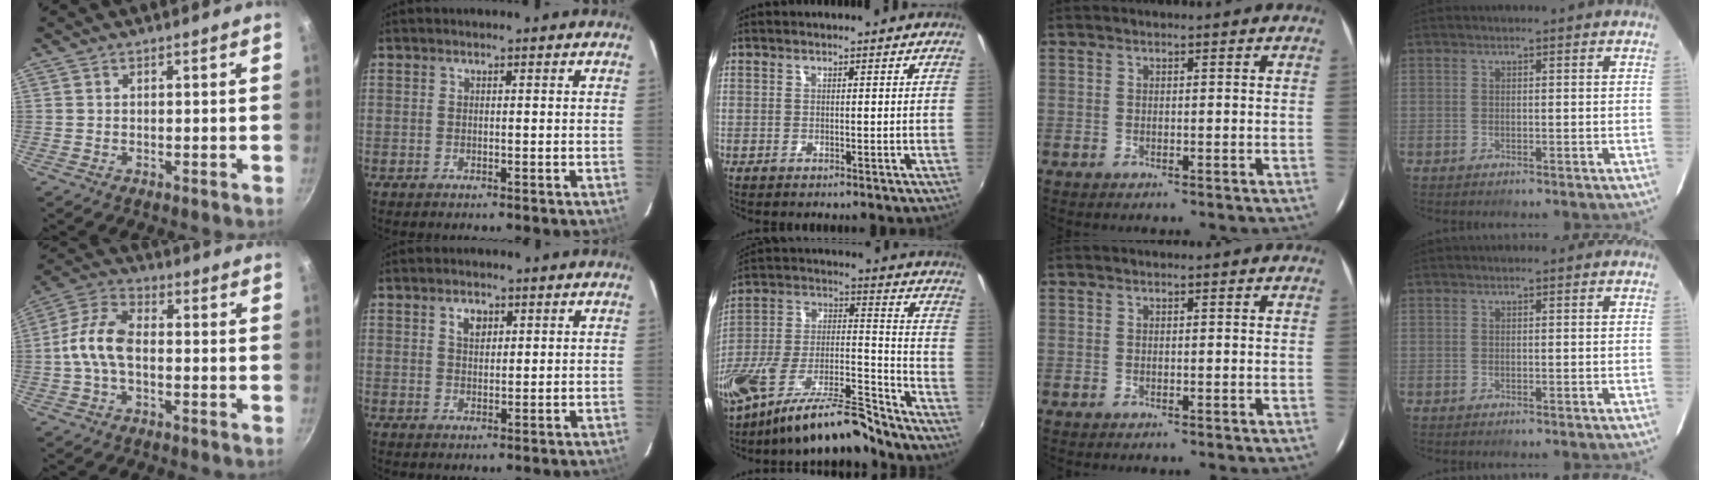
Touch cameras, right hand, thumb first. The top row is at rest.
{"thumb": {"total": 9.4, "force": [-1.1, 5.2, 7.8], "torque": [-0.151, 0.036, -0.037]}, "index": {"total": 3.1, "force": [1.4, 2.0, 1.9], "torque": [-0.029, 0.006, 0.026]}, "middle": {"total": 18.6, "force": [-14.7, 4.5, 10.5], "torque": [-0.197, -0.010, -0.253]}}